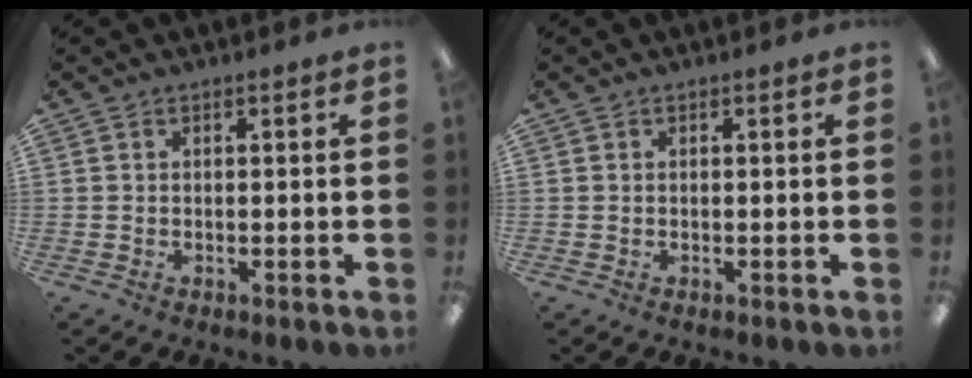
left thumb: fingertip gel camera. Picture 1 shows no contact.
{"total": 0.0}